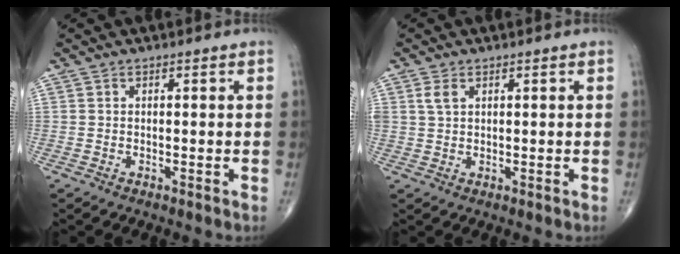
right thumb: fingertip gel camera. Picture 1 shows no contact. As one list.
[{"total": 2.4, "force": [1.2, 1.4, 1.6], "torque": [-0.033, 0.002, 0.028]}]